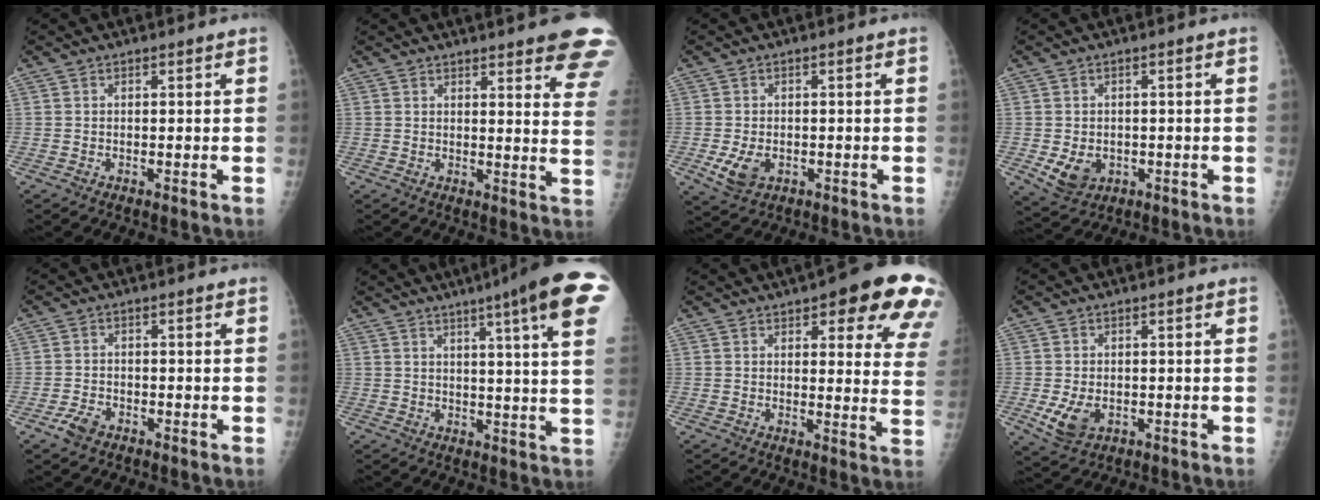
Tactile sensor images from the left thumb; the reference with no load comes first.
{"total": 15.8, "force": [11.3, 3.1, 10.6], "torque": [-0.102, -0.048, 0.118]}
{"total": 4.9, "force": [-1.5, 3.2, 3.4], "torque": [-0.065, 0.000, -0.019]}
{"total": 5.5, "force": [-1.3, 4.3, 3.2], "torque": [-0.044, 0.002, -0.006]}
{"total": 3.1, "force": [-2.0, 1.8, 1.6], "torque": [-0.032, 0.010, -0.034]}
{"total": 17.5, "force": [9.5, 1.0, 14.7], "torque": [-0.186, -0.022, 0.102]}
{"total": 17.9, "force": [9.7, 5.7, 14.0], "torque": [-0.132, -0.033, 0.102]}
{"total": 5.6, "force": [-1.5, 3.7, 3.9], "torque": [-0.071, -0.001, -0.015]}